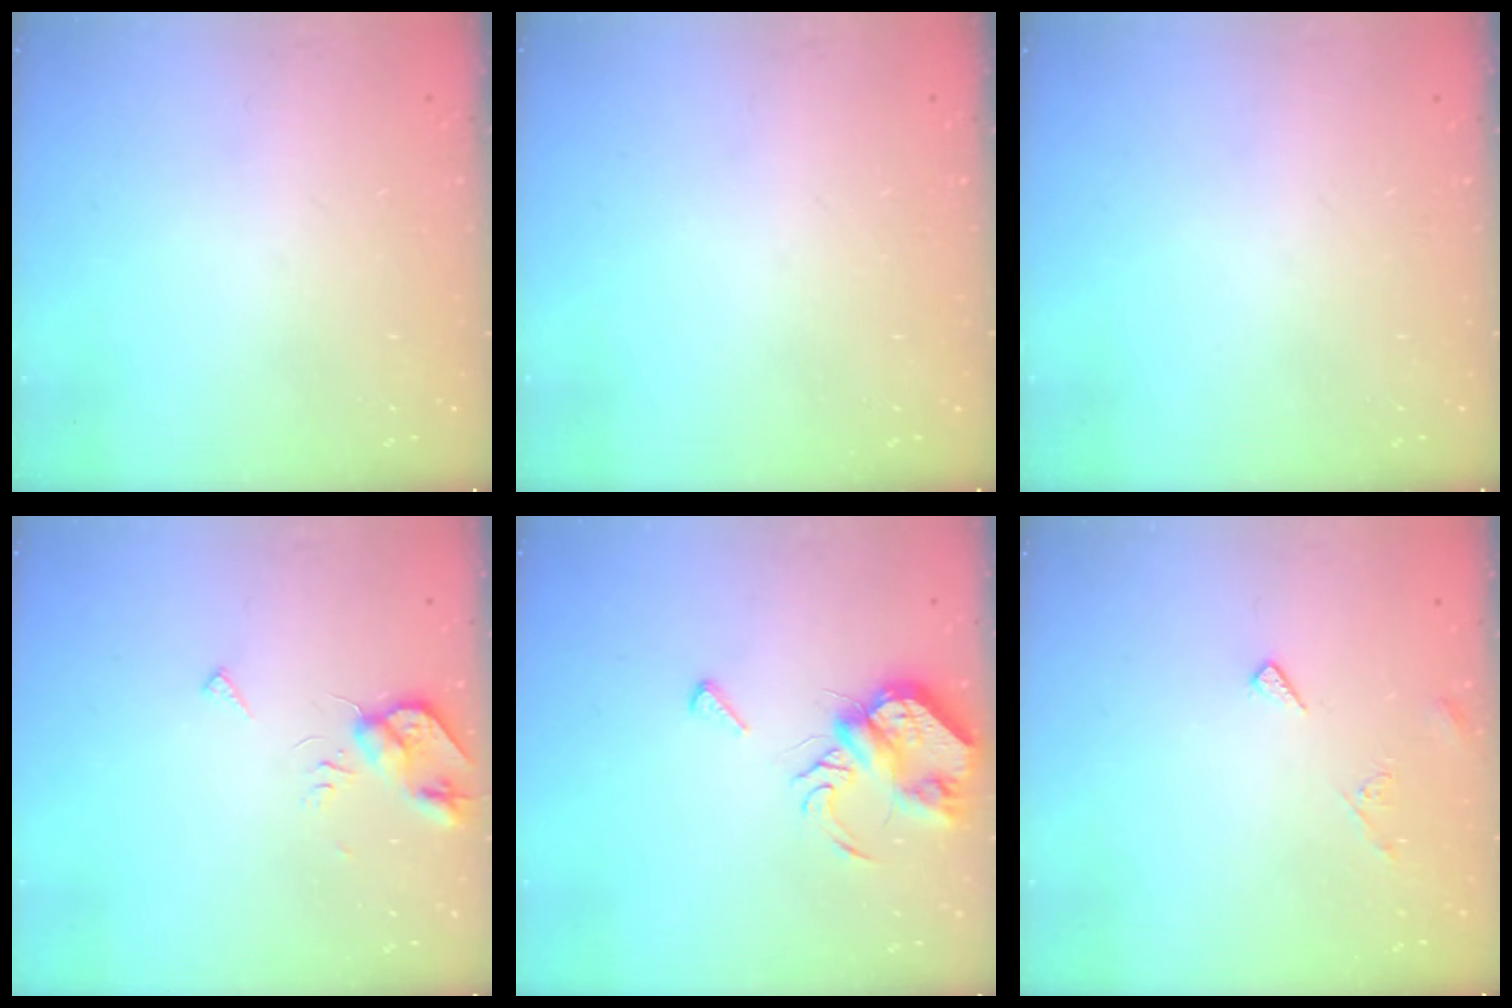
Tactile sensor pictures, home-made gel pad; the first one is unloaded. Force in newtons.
{"total": 0.0}
{"total": 0.0}
{"total": 6.5, "press": 6.5, "slide": 0.5}
{"total": 7.7, "press": 7.6, "slide": 1.0}
{"total": 5.8, "press": 5.8, "slide": 0.5}